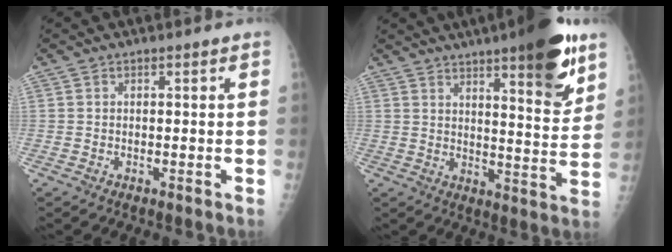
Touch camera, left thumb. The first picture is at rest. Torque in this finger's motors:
{"motor_torque": [2.07, 1.35, 1.37, -0.83, 0.32]}